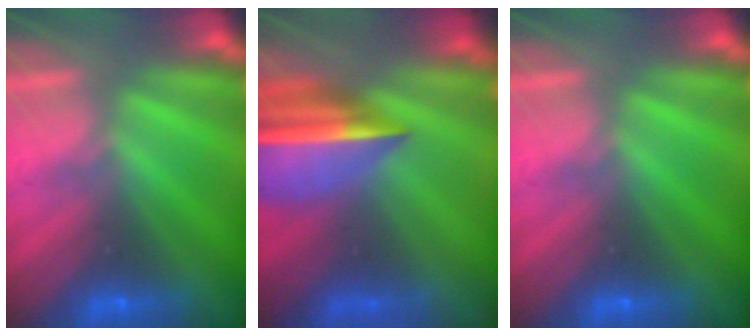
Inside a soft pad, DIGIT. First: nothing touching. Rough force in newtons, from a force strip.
{"total": 6.7}
{"total": 0.0}